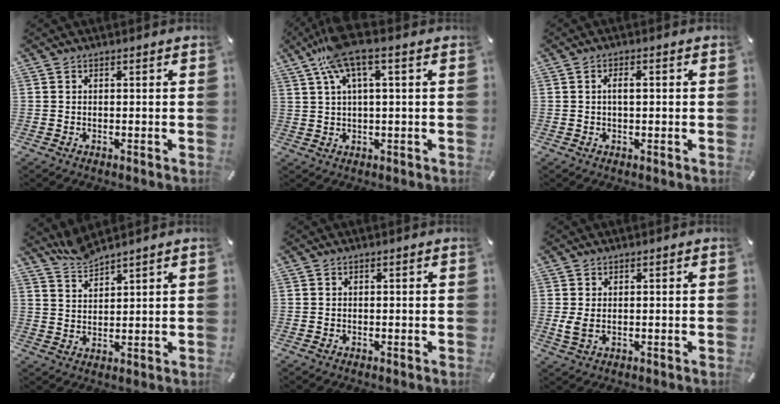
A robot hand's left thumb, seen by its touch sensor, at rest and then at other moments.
{"total": 9.3, "force": [4.8, 2.0, 7.7], "torque": [-0.163, -0.003, 0.086]}
{"total": 2.6, "force": [0.2, 1.2, 2.3], "torque": [-0.038, 0.000, 0.001]}
{"total": 4.9, "force": [4.8, 0.6, 0.6], "torque": [-0.025, -0.030, 0.094]}
{"total": 0.0}
{"total": 2.6, "force": [0.3, 1.6, 2.1], "torque": [-0.048, -0.009, 0.001]}